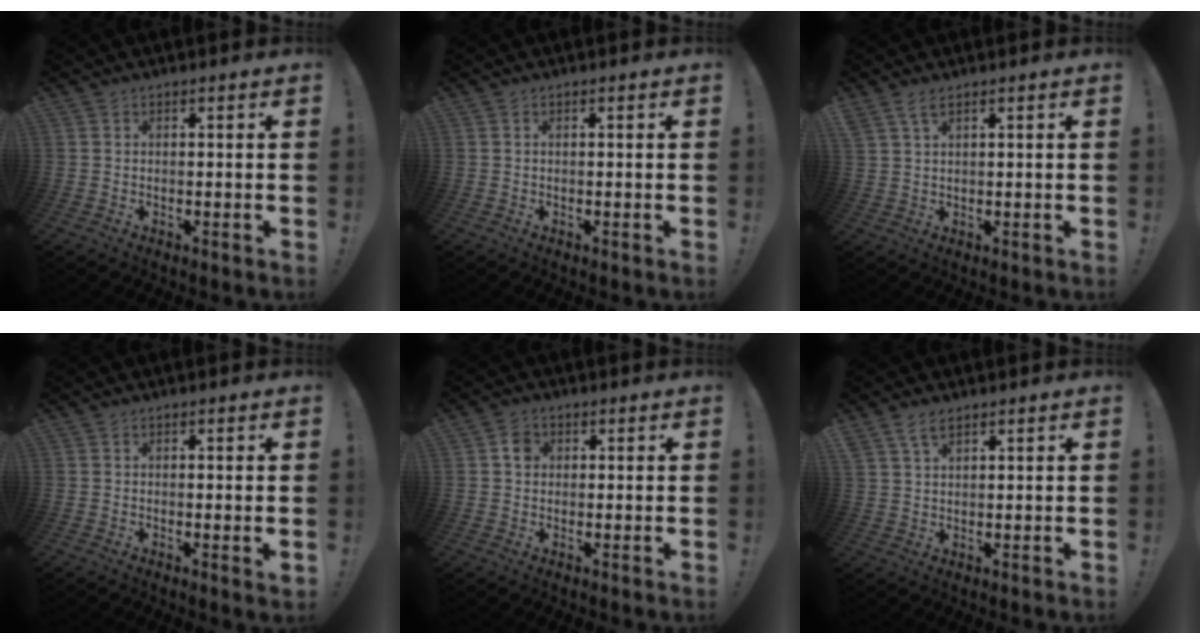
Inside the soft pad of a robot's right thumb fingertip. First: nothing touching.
{"total": 0.0}
{"total": 3.6, "force": [2.3, 1.3, 2.5], "torque": [-0.045, -0.006, 0.043]}
{"total": 1.4, "force": [0.3, 0.0, 1.3], "torque": [-0.021, -0.003, 0.004]}
{"total": 3.4, "force": [0.6, 3.0, 1.5], "torque": [-0.010, 0.002, 0.006]}
{"total": 4.5, "force": [3.0, 2.2, 2.6], "torque": [-0.049, -0.008, 0.058]}